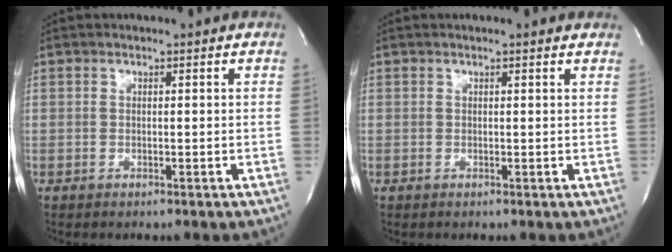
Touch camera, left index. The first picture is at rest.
{"total": 1.5, "force": [1.1, 0.2, 1.0], "torque": [-0.014, 0.008, 0.008]}